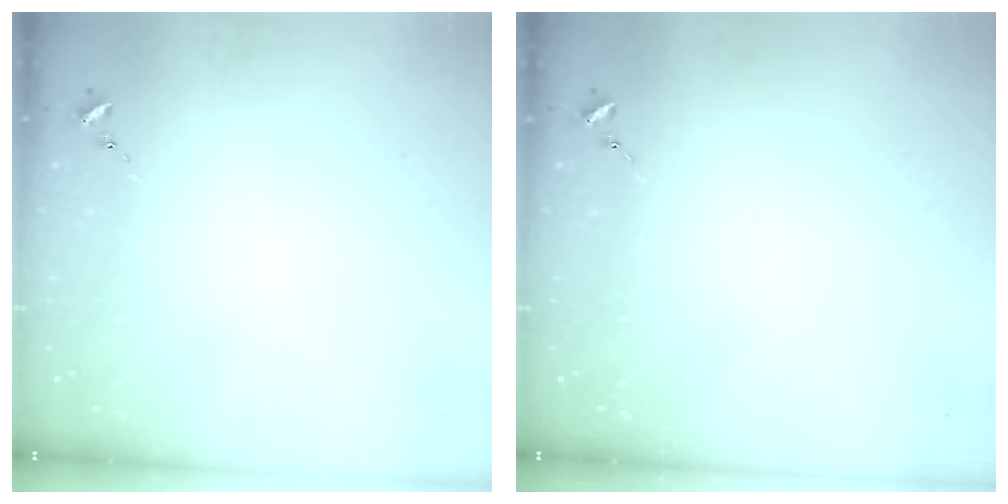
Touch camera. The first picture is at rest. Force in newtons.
{"total": 0.0}